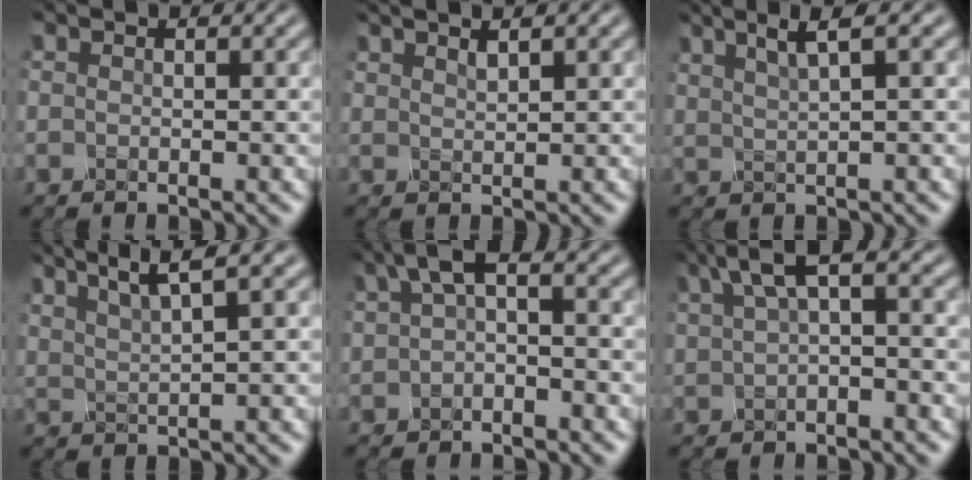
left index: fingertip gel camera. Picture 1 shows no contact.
{"total": 1.0, "force": [0.8, 0.2, 0.6], "torque": [-0.012, 0.002, 0.017]}
{"total": 2.7, "force": [1.4, 0.4, 2.3], "torque": [-0.037, 0.008, 0.032]}
{"total": 4.2, "force": [2.8, 0.6, 3.1], "torque": [-0.054, 0.013, 0.052]}
{"total": 3.3, "force": [0.4, 1.8, 2.7], "torque": [-0.052, 0.013, 0.000]}
{"total": 4.2, "force": [1.4, 1.7, 3.6], "torque": [-0.076, 0.016, 0.024]}